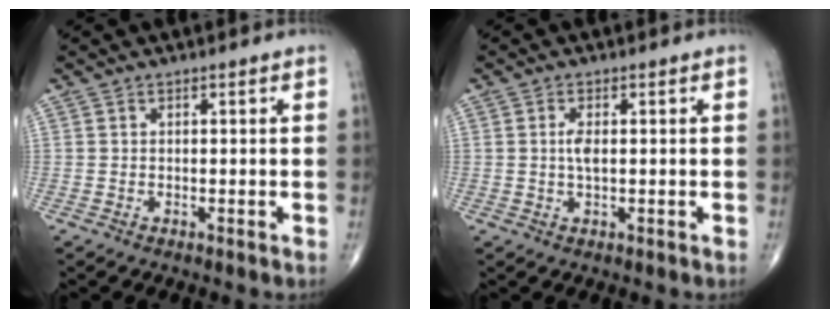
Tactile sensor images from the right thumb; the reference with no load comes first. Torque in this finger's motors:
{"motor_torque": [2.59, 2.42, 0.68, -0.27, 0.04]}